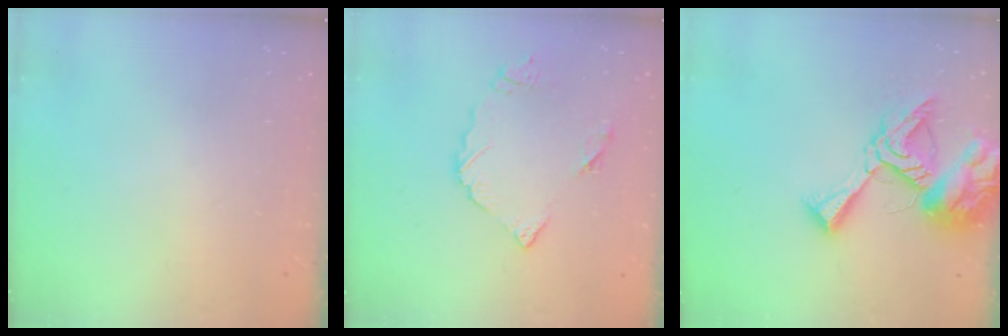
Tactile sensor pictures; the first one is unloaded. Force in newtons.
{"total": 8.7, "press": 8.7, "slide": 0.6}
{"total": 15.0, "press": 14.9, "slide": 1.6}